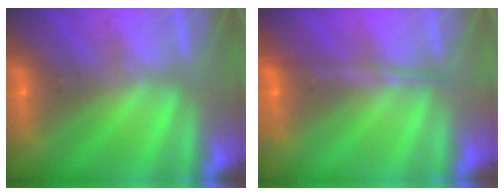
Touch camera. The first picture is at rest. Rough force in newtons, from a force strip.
{"total": 1.6}